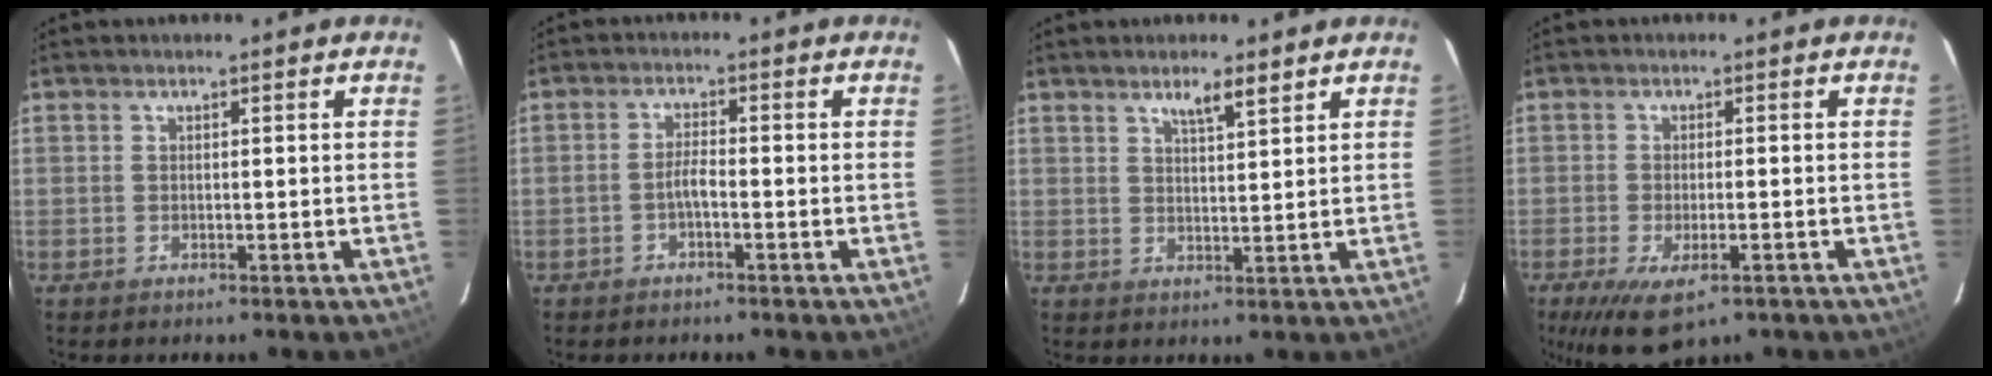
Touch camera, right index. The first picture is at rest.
{"total": 2.3, "force": [-1.3, 0.3, 1.9], "torque": [-0.040, 0.007, -0.026]}
{"total": 3.9, "force": [2.9, 0.6, 2.6], "torque": [-0.041, 0.001, 0.050]}
{"total": 8.8, "force": [-5.1, 3.3, 6.4], "torque": [-0.131, -0.030, -0.080]}